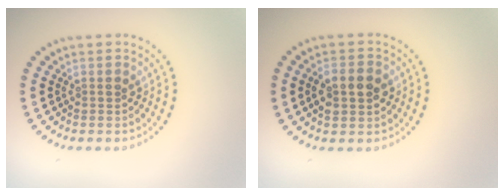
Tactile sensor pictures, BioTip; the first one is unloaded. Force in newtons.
{"total": 3.7, "press": 3.7, "slide": 0.2}